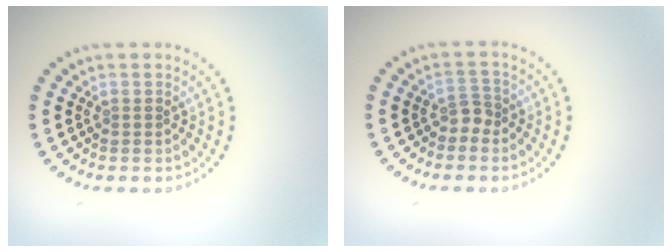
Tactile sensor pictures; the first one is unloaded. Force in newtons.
{"total": 1.3, "press": 1.0, "slide": 0.8}